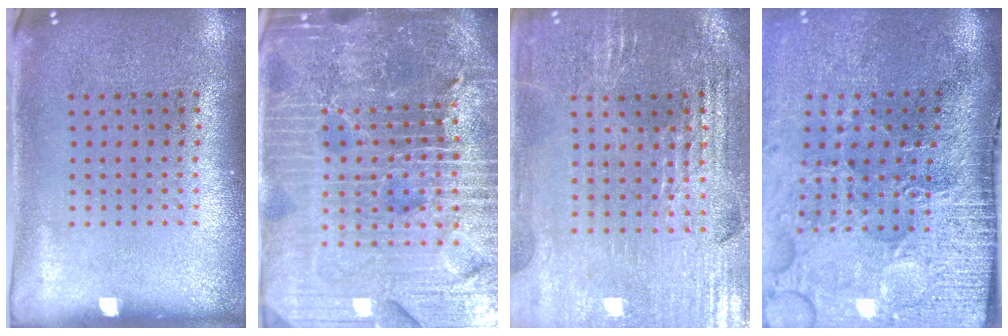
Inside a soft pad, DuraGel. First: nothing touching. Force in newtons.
{"total": 6.7, "press": 5.9, "slide": 3.2}
{"total": 2.9, "press": 2.8, "slide": 0.5}
{"total": 5.1, "press": 4.1, "slide": 3.0}